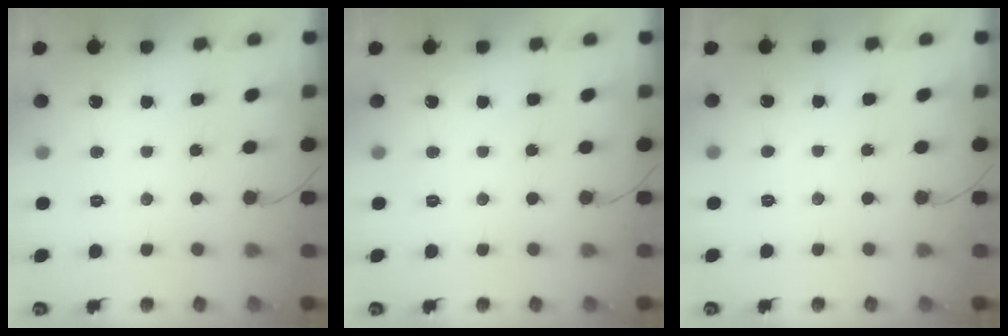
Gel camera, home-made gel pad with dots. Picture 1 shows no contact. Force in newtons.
{"total": 0.0}
{"total": 0.8, "press": 0.7, "slide": 0.5}